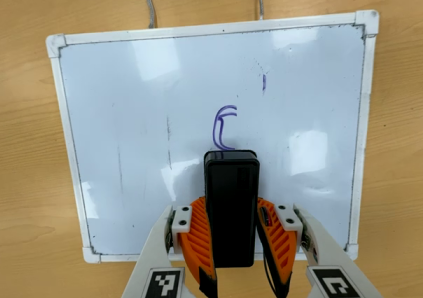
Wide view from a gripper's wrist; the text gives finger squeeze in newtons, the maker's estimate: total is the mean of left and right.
{"total": 6.1, "left": 5.4, "right": 6.9}